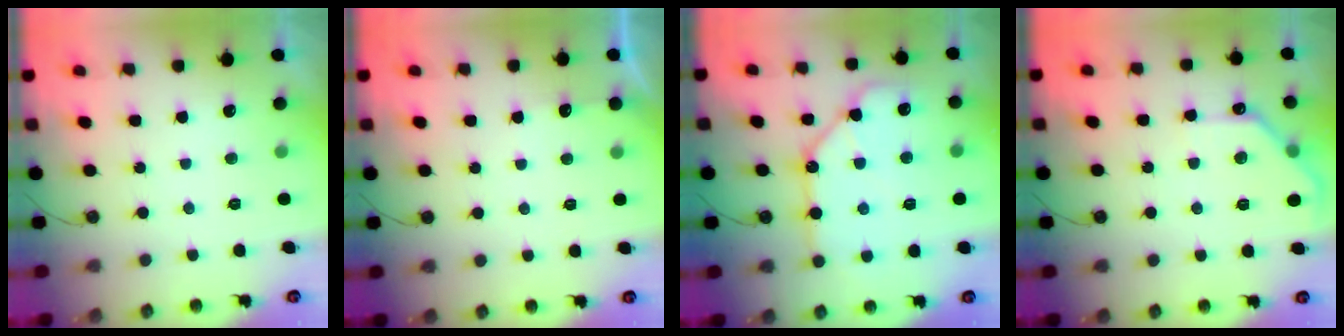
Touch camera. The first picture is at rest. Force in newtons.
{"total": 2.7, "press": 2.7, "slide": 0.3}
{"total": 12.8, "press": 12.7, "slide": 1.3}
{"total": 9.4, "press": 9.4, "slide": 0.4}